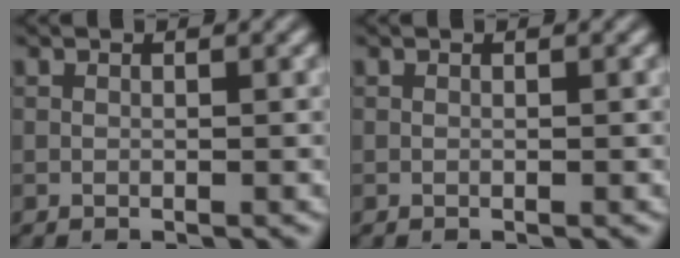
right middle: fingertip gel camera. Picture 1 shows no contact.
{"total": 0.0}